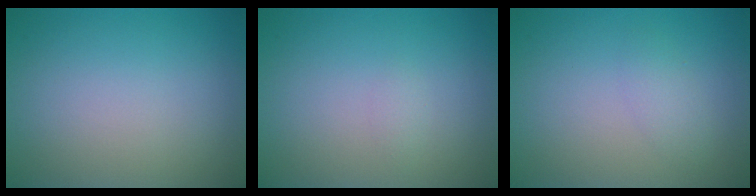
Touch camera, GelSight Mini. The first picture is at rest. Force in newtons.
{"total": 0.6, "press": 0.6, "slide": 0.1}
{"total": 1.3, "press": 1.3, "slide": 0.1}